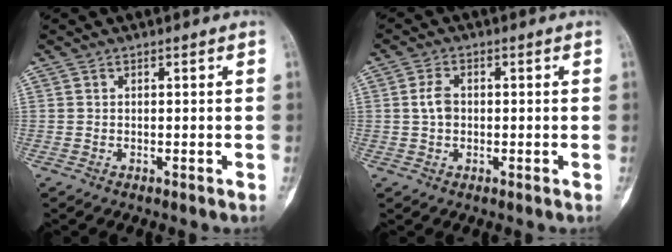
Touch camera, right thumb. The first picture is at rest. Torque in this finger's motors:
{"motor_torque": [0.29, 0.69, 0.27, -0.44, -0.06]}